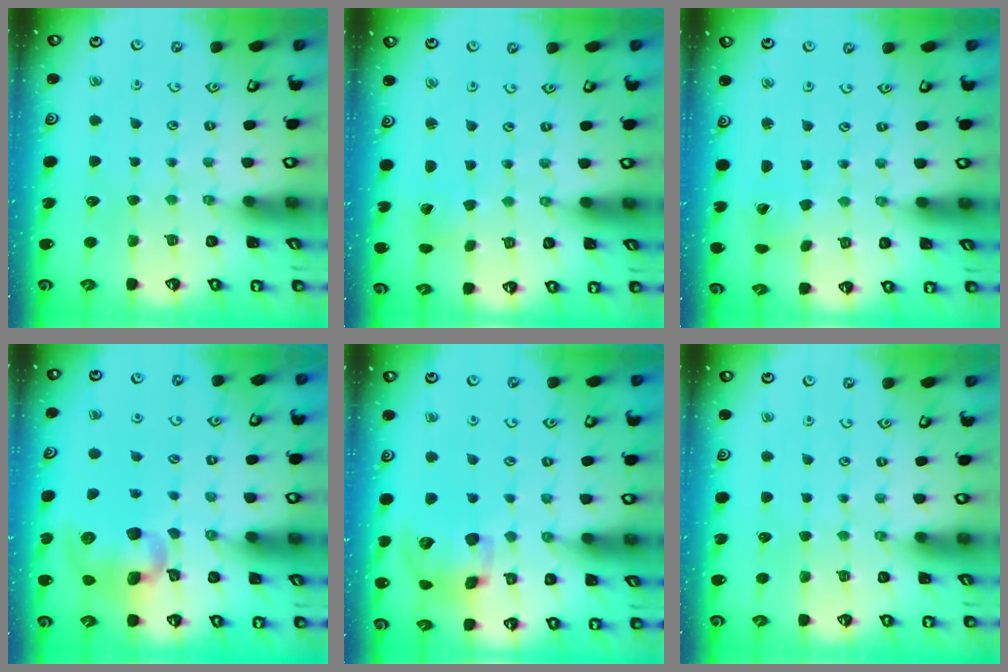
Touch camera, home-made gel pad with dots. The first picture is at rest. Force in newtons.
{"total": 2.6, "press": 2.6, "slide": 0.3}
{"total": 0.7, "press": 0.7, "slide": 0.0}
{"total": 12.6, "press": 12.4, "slide": 2.0}
{"total": 14.4, "press": 14.2, "slide": 2.2}
{"total": 0.0}